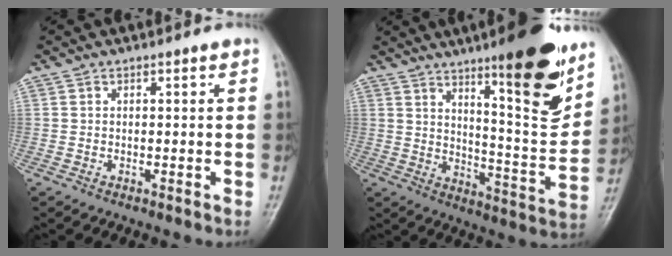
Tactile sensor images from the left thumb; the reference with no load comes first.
{"total": 18.3, "force": [11.2, 3.4, 14.1], "torque": [-0.170, -0.074, 0.175]}